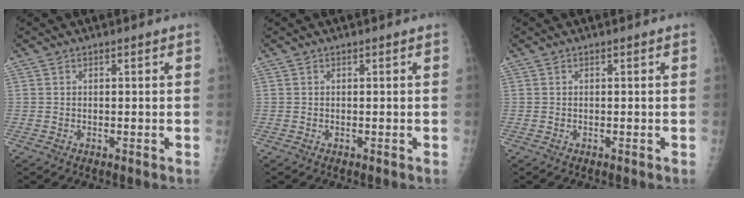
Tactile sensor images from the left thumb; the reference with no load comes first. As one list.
[{"total": 0.0}, {"total": 0.0}]